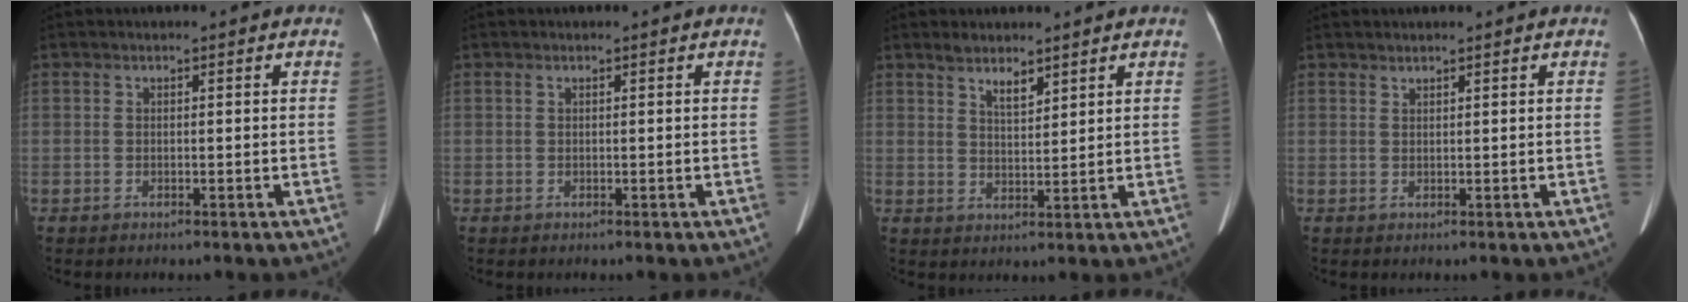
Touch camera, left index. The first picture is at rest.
{"total": 0.0}
{"total": 3.5, "force": [2.7, 1.0, 1.9], "torque": [-0.039, 0.005, 0.054]}
{"total": 0.9, "force": [0.9, 0.0, 0.2], "torque": [-0.005, 0.007, 0.021]}